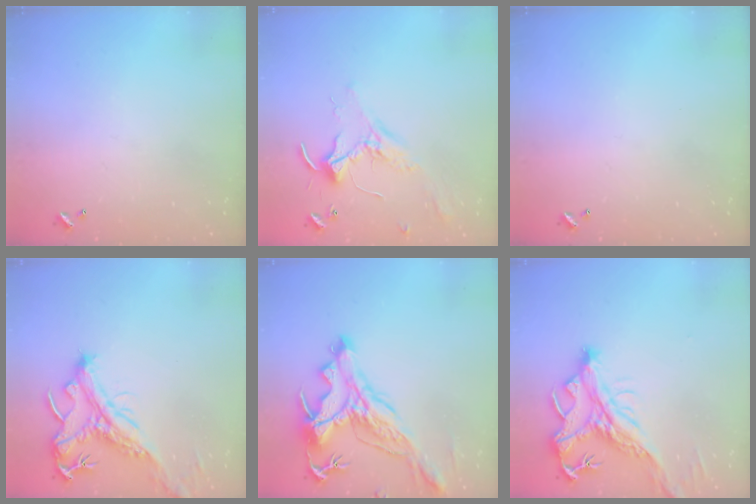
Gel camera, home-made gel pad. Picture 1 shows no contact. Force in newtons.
{"total": 2.3, "press": 2.3, "slide": 0.5}
{"total": 0.0}
{"total": 2.0, "press": 1.5, "slide": 1.3}
{"total": 6.8, "press": 6.6, "slide": 1.9}
{"total": 4.6, "press": 4.4, "slide": 1.4}